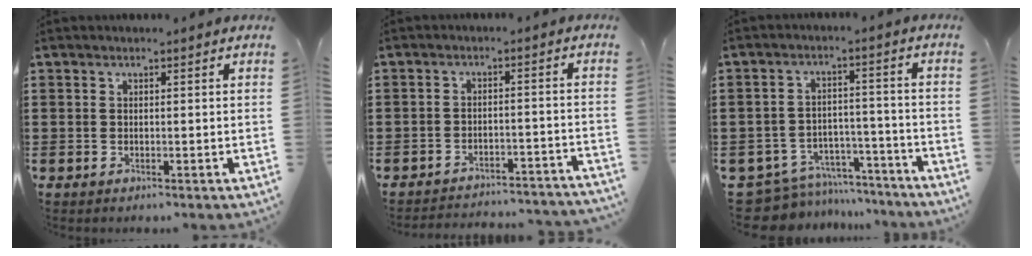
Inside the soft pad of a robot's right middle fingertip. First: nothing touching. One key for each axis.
{"total": 3.2, "fx": -3.2, "fy": 0.0, "fz": 0.4, "tx": -0.011, "ty": 0.003, "tz": -0.069}
{"total": 7.2, "fx": -6.7, "fy": 2.1, "fz": 1.3, "tx": -0.037, "ty": 0.018, "tz": -0.136}